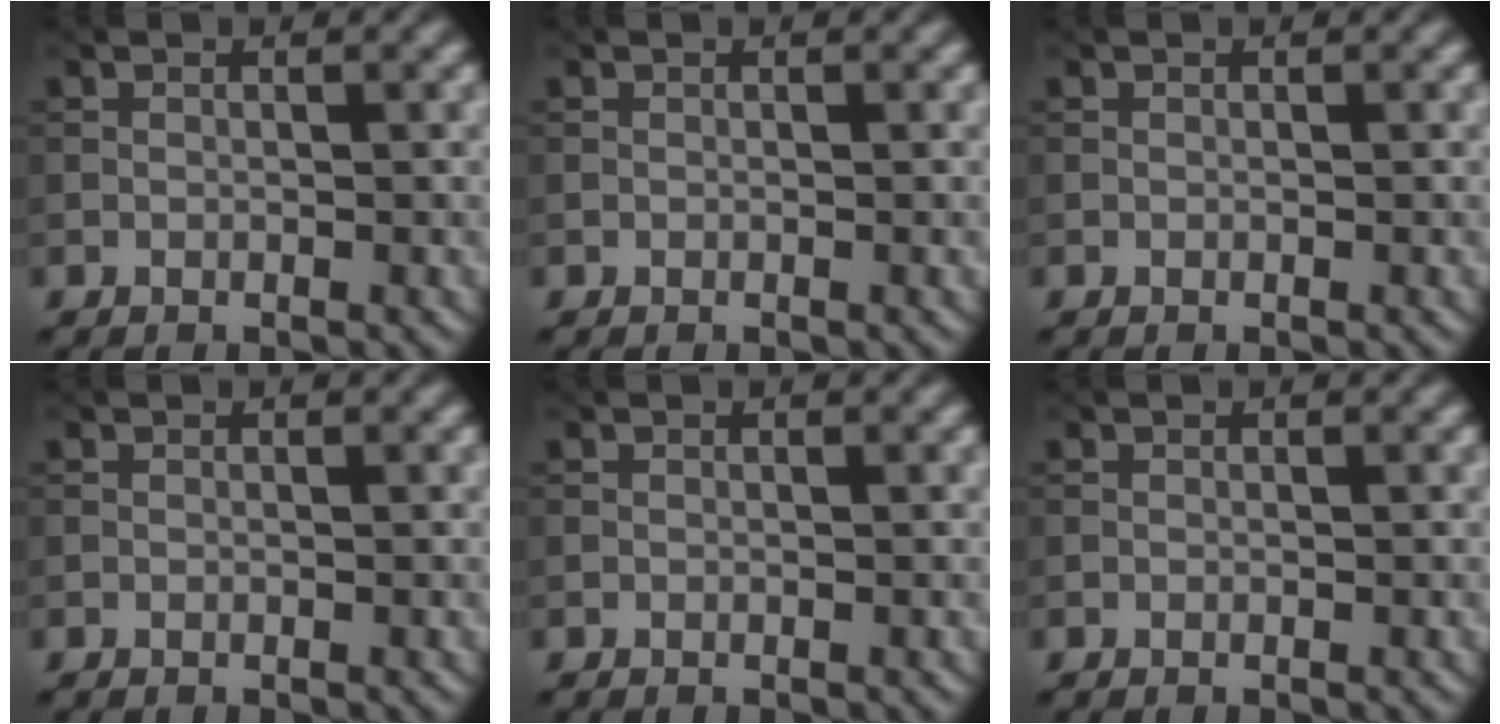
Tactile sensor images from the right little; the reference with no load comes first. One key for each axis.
{"total": 0.0}
{"total": 0.0}
{"total": 0.0}
{"total": 0.0}
{"total": 0.0}